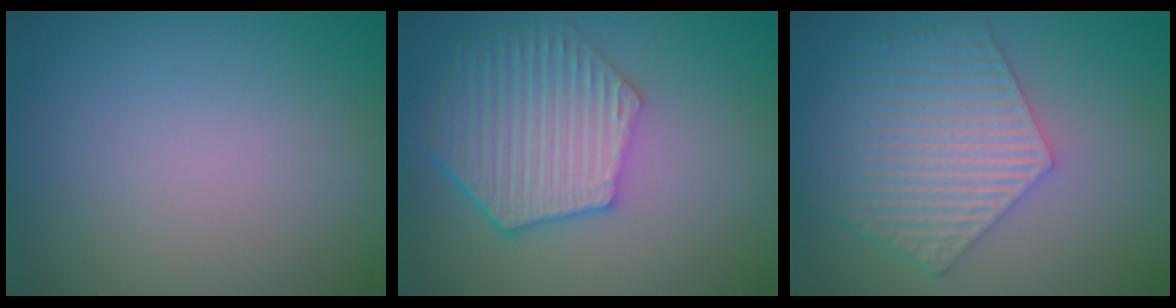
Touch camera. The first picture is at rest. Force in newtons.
{"total": 6.6, "press": 5.0, "slide": 4.3}
{"total": 6.4, "press": 4.9, "slide": 4.1}